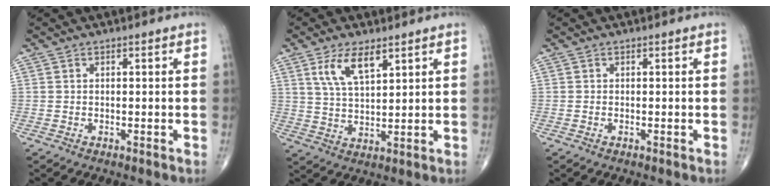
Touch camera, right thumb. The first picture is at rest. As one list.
[{"total": 7.5, "force": [4.1, 2.9, 5.5], "torque": [-0.097, -0.020, 0.084]}, {"total": 0.0}]